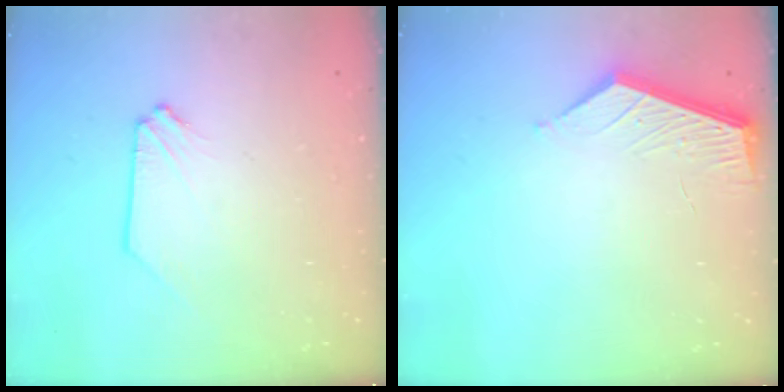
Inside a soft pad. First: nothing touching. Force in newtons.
{"total": 4.9, "press": 4.9, "slide": 0.5}